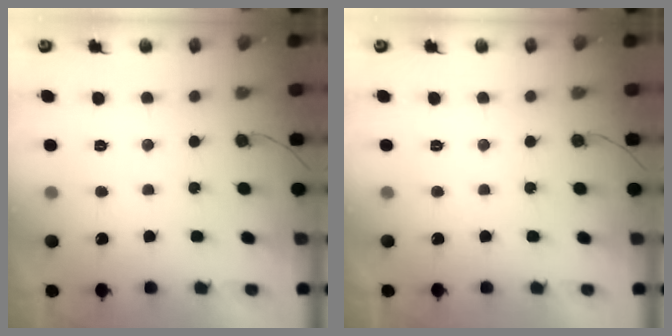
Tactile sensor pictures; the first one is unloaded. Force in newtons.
{"total": 2.0, "press": 2.0, "slide": 0.1}